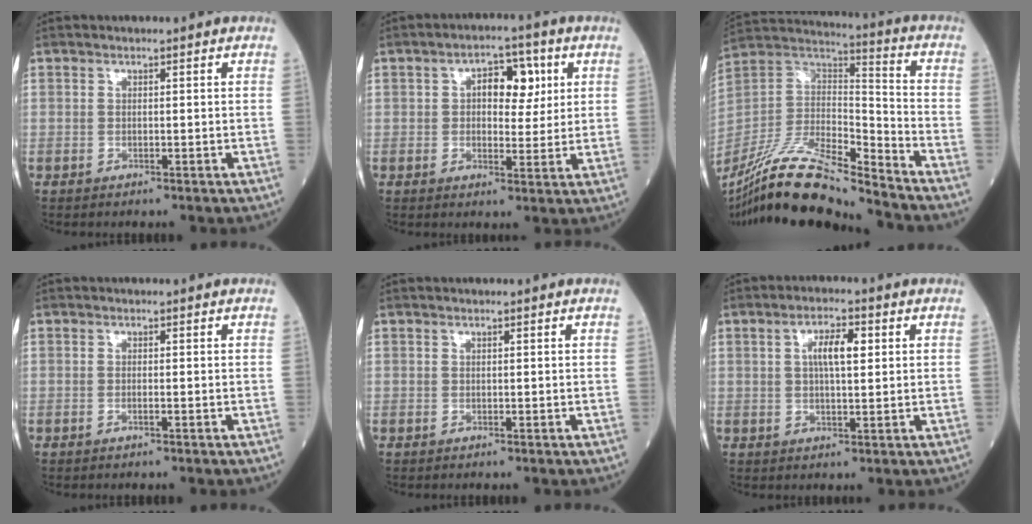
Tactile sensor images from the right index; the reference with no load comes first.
{"total": 6.6, "force": [1.9, 3.5, 5.2], "torque": [-0.072, 0.017, 0.029]}
{"total": 19.7, "force": [-16.9, 1.6, 9.9], "torque": [-0.211, 0.006, -0.319]}
{"total": 0.6, "force": [-0.3, -0.2, 0.4], "torque": [-0.009, -0.001, -0.007]}
{"total": 0.0}
{"total": 5.0, "force": [1.4, 1.5, 4.6], "torque": [-0.085, 0.009, 0.025]}